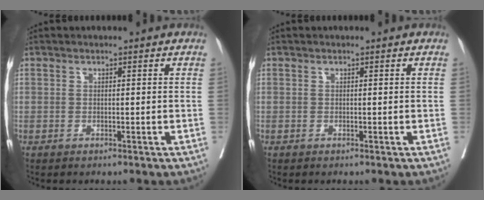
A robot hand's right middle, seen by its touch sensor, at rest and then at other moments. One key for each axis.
{"total": 0.0}